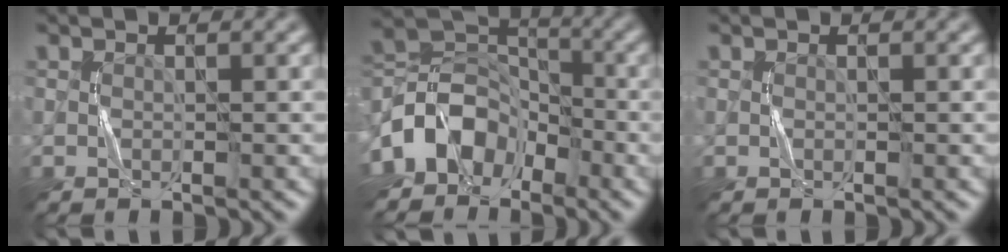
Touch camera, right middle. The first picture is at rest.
{"total": 6.1, "force": [-3.5, 4.3, 2.6], "torque": [-0.035, 0.010, -0.077]}
{"total": 0.0}